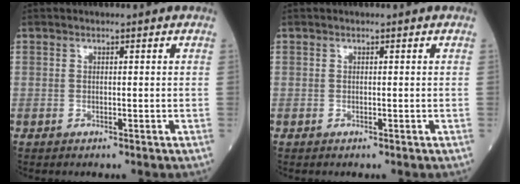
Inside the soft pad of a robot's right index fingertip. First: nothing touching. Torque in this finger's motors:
{"motor_torque": [0.00, 0.00, -0.01, -0.01]}